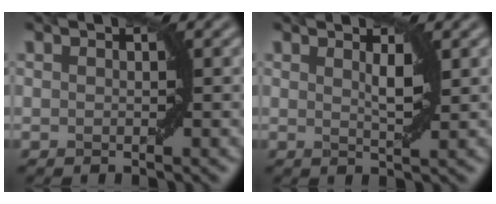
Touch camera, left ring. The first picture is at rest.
{"total": 1.5, "force": [0.8, 0.2, 1.3], "torque": [-0.020, -0.004, 0.013]}